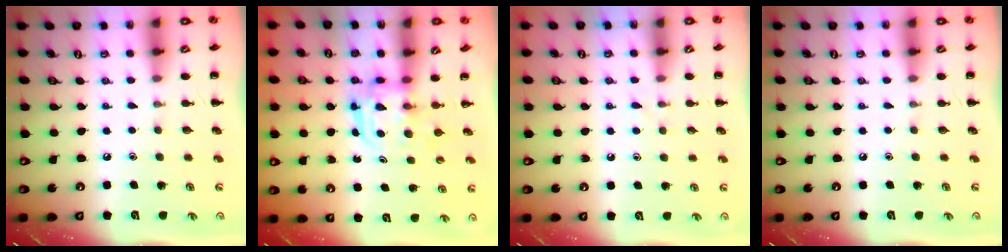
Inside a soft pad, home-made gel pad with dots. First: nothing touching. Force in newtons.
{"total": 3.2, "press": 3.2, "slide": 0.2}
{"total": 3.0, "press": 2.7, "slide": 1.2}
{"total": 0.0}